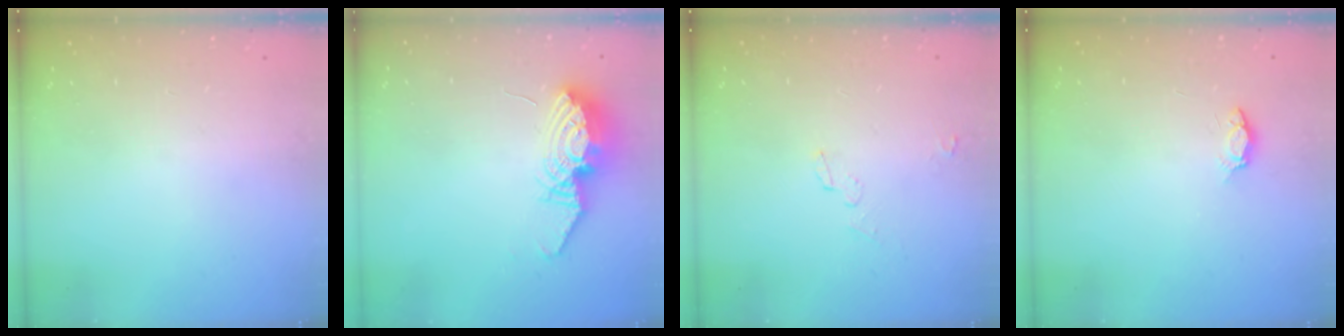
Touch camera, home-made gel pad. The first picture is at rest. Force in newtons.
{"total": 10.3, "press": 10.3, "slide": 0.9}
{"total": 2.6, "press": 2.3, "slide": 1.2}
{"total": 3.3, "press": 3.2, "slide": 0.5}